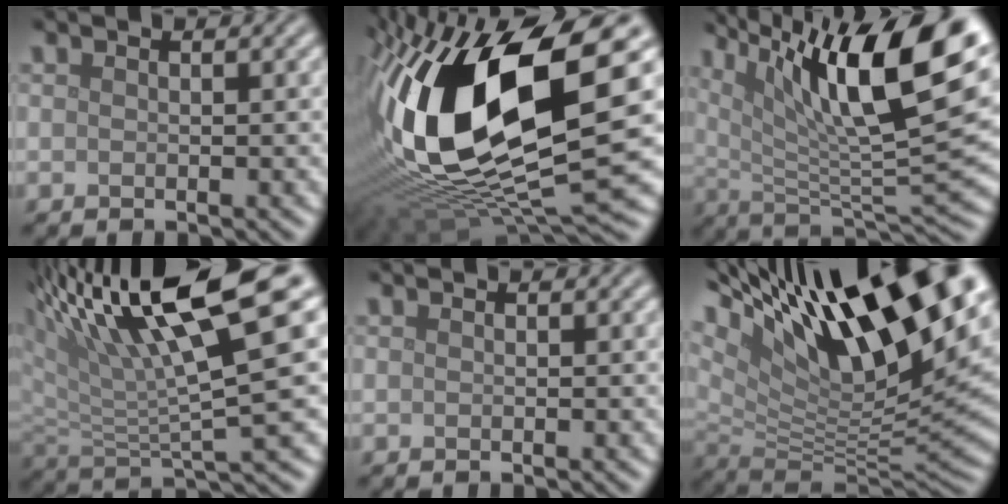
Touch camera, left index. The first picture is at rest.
{"total": 17.8, "force": [3.7, 8.0, 15.5], "torque": [-0.307, -0.002, 0.062]}
{"total": 15.4, "force": [7.8, 4.2, 12.6], "torque": [-0.208, 0.002, 0.139]}
{"total": 12.2, "force": [6.2, 2.4, 10.2], "torque": [-0.171, 0.008, 0.106]}
{"total": 0.0}
{"total": 17.4, "force": [8.7, 6.4, 13.6], "torque": [-0.247, 0.029, 0.154]}